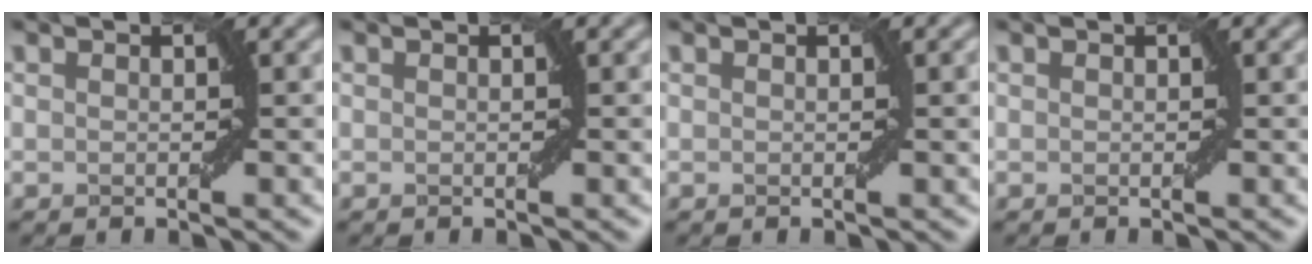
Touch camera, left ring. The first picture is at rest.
{"total": 0.0}
{"total": 0.6, "force": [0.1, 0.0, 0.6], "torque": [-0.007, 0.001, 0.002]}
{"total": 0.0}